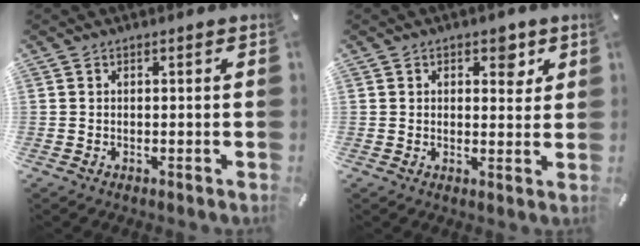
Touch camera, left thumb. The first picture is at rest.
{"total": 4.9, "force": [2.2, 3.2, 3.0], "torque": [-0.018, -0.009, 0.027]}